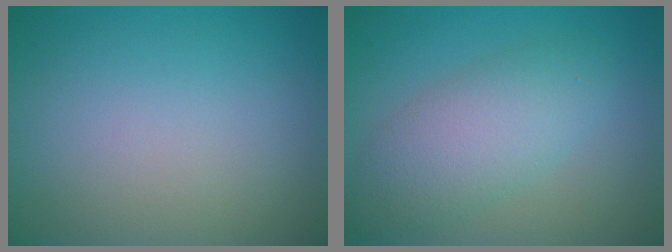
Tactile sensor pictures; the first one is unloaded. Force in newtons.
{"total": 5.0, "press": 5.0, "slide": 0.2}